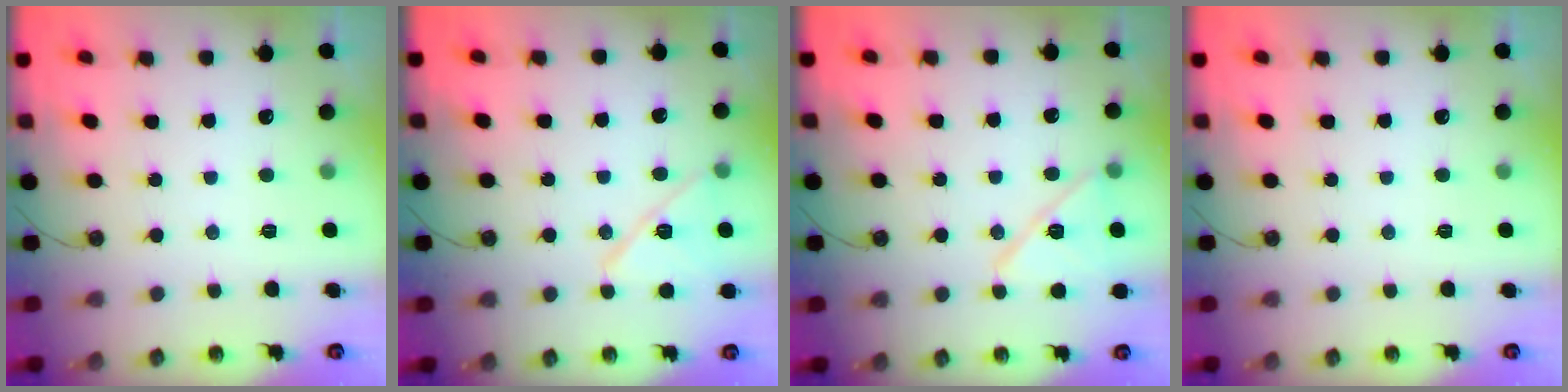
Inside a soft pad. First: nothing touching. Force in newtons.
{"total": 12.7, "press": 12.7, "slide": 0.7}
{"total": 11.9, "press": 11.9, "slide": 0.6}
{"total": 1.5, "press": 0.8, "slide": 1.3}